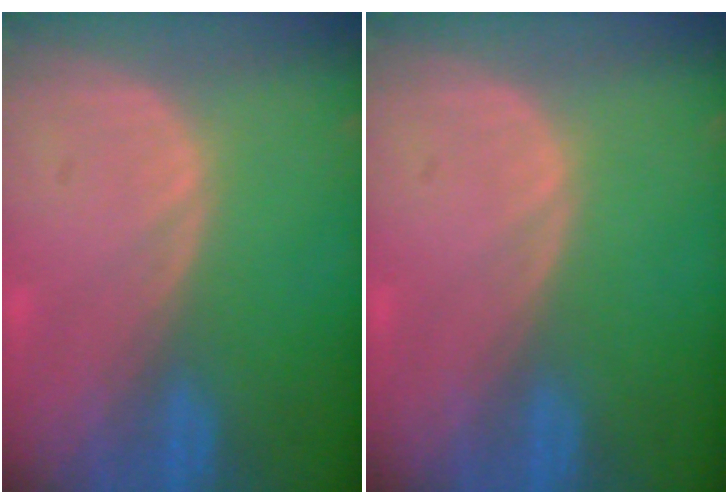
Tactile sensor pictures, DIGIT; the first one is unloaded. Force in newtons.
{"total": 0.0}